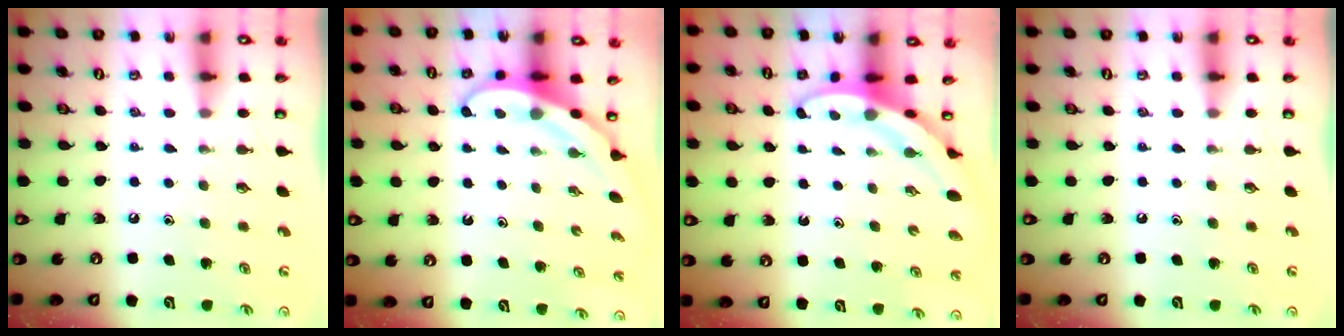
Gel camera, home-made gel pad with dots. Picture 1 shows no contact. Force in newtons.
{"total": 3.8, "press": 3.7, "slide": 0.3}
{"total": 3.6, "press": 3.6, "slide": 0.1}
{"total": 0.0}